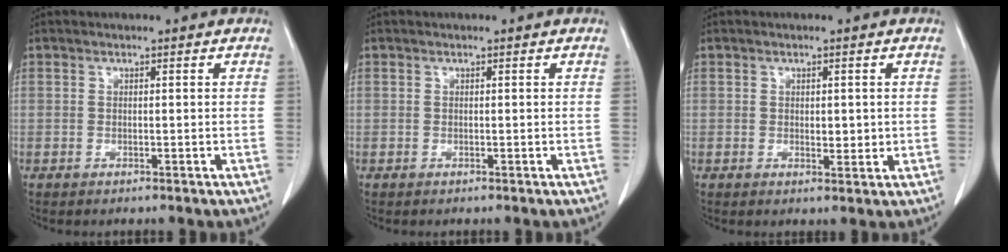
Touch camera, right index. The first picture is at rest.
{"total": 0.0}
{"total": 2.2, "force": [0.2, 1.2, 1.8], "torque": [-0.021, -0.003, 0.006]}